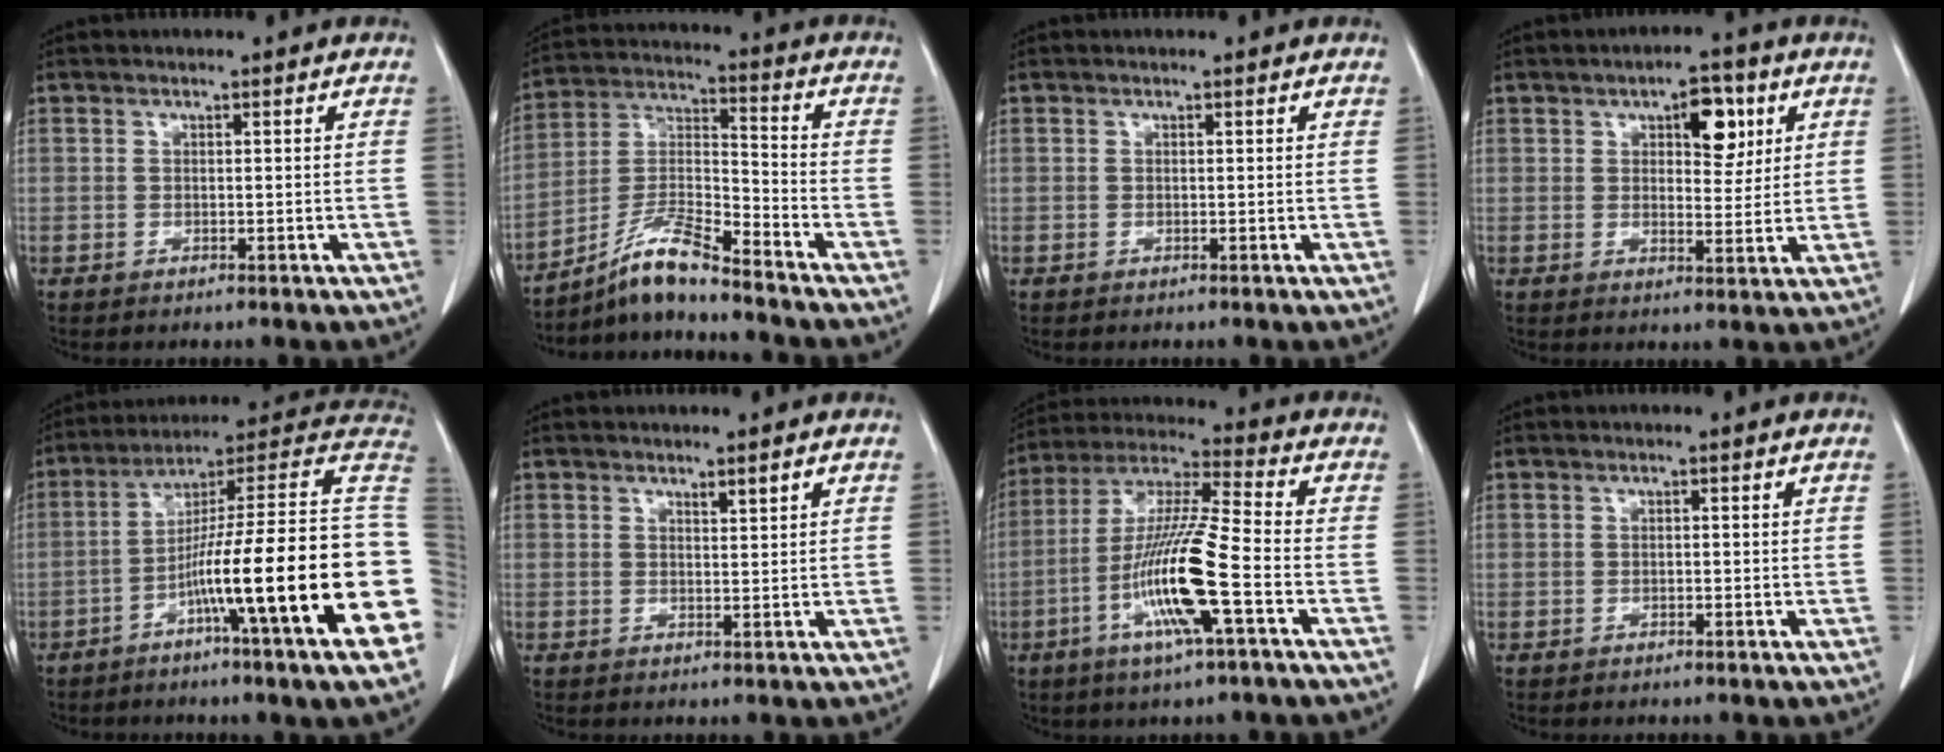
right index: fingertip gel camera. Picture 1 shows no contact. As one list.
[{"total": 9.3, "force": [-7.9, -0.2, 4.9], "torque": [-0.107, -0.004, -0.149]}, {"total": 0.0}, {"total": 6.8, "force": [3.0, 3.0, 5.4], "torque": [-0.073, 0.006, 0.042]}, {"total": 25.0, "force": [-6.3, -0.6, 24.2], "torque": [-0.264, 0.005, -0.116]}, {"total": 1.3, "force": [0.9, 0.0, 0.9], "torque": [-0.017, -0.003, 0.016]}, {"total": 14.5, "force": [-4.7, 0.1, 13.7], "torque": [-0.278, -0.008, -0.096]}, {"total": 0.0}]